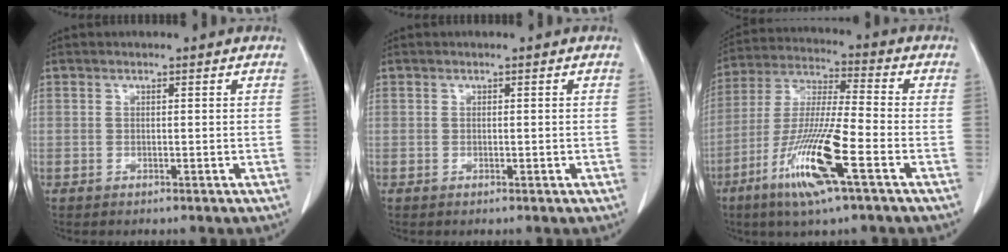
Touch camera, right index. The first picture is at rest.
{"total": 0.0}
{"total": 14.6, "force": [-6.5, 0.6, 13.1], "torque": [-0.268, -0.022, -0.122]}